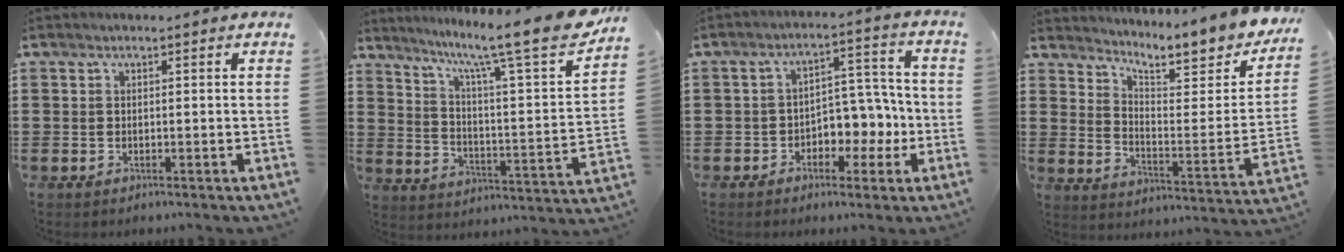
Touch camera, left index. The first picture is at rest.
{"total": 11.2, "force": [9.2, 0.3, 6.4], "torque": [-0.126, -0.077, 0.139]}
{"total": 5.4, "force": [-2.3, 3.9, 3.0], "torque": [-0.054, 0.009, -0.048]}
{"total": 6.4, "force": [5.7, 1.4, 2.6], "torque": [-0.052, -0.059, 0.088]}